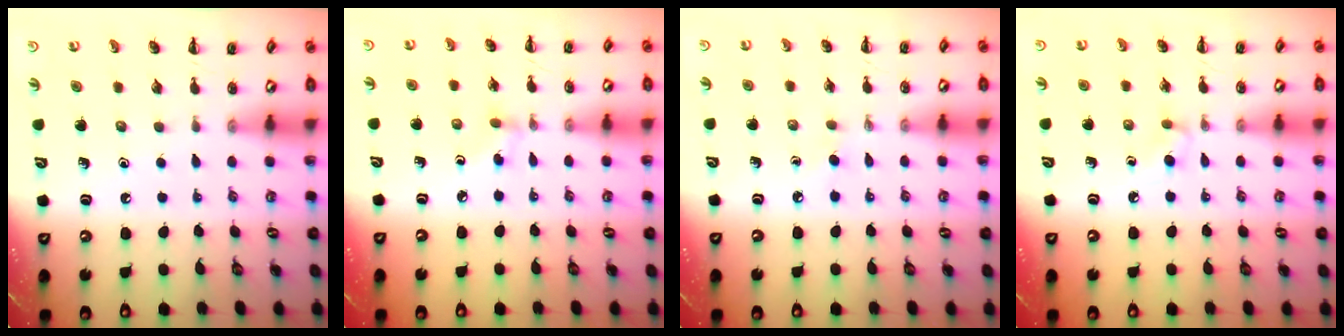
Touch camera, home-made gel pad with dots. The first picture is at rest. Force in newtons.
{"total": 4.4, "press": 4.0, "slide": 1.7}
{"total": 2.4, "press": 2.2, "slide": 1.0}
{"total": 2.4, "press": 2.1, "slide": 1.1}